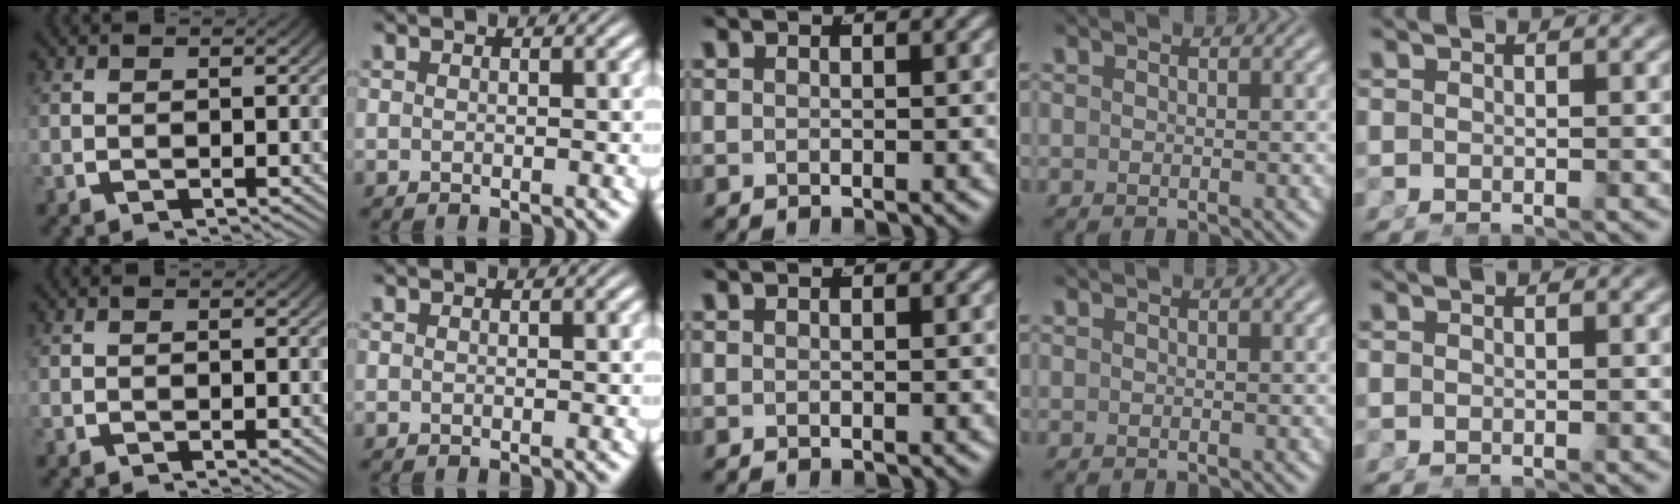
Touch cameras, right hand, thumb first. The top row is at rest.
{}